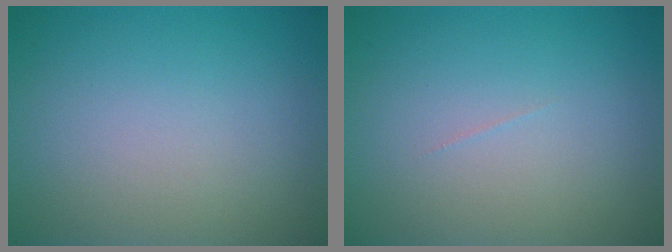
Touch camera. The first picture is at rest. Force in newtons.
{"total": 0.0}